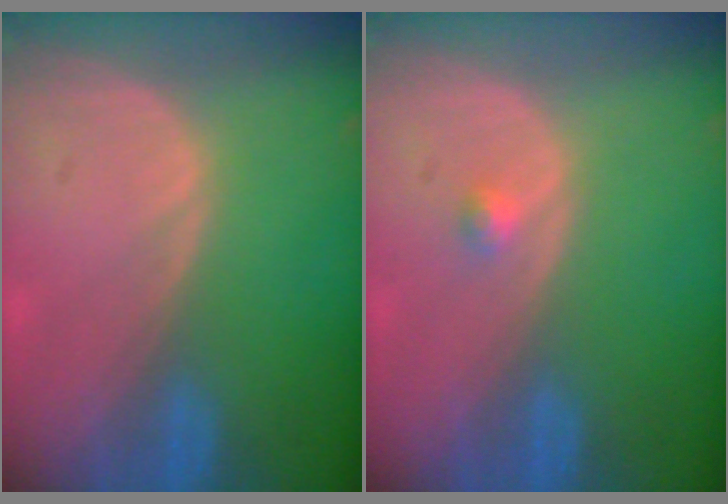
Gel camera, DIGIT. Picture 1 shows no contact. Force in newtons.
{"total": 1.2, "press": 1.1, "slide": 0.6}